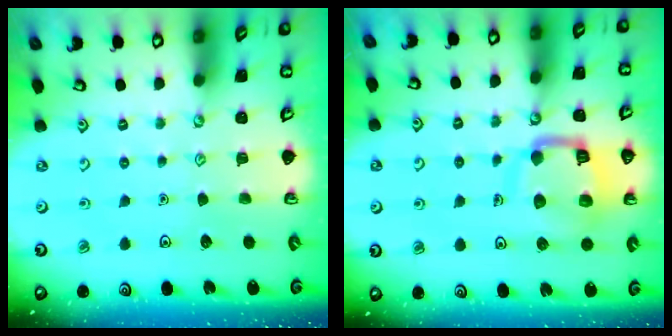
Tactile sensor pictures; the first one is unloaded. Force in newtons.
{"total": 11.9, "press": 11.8, "slide": 1.2}